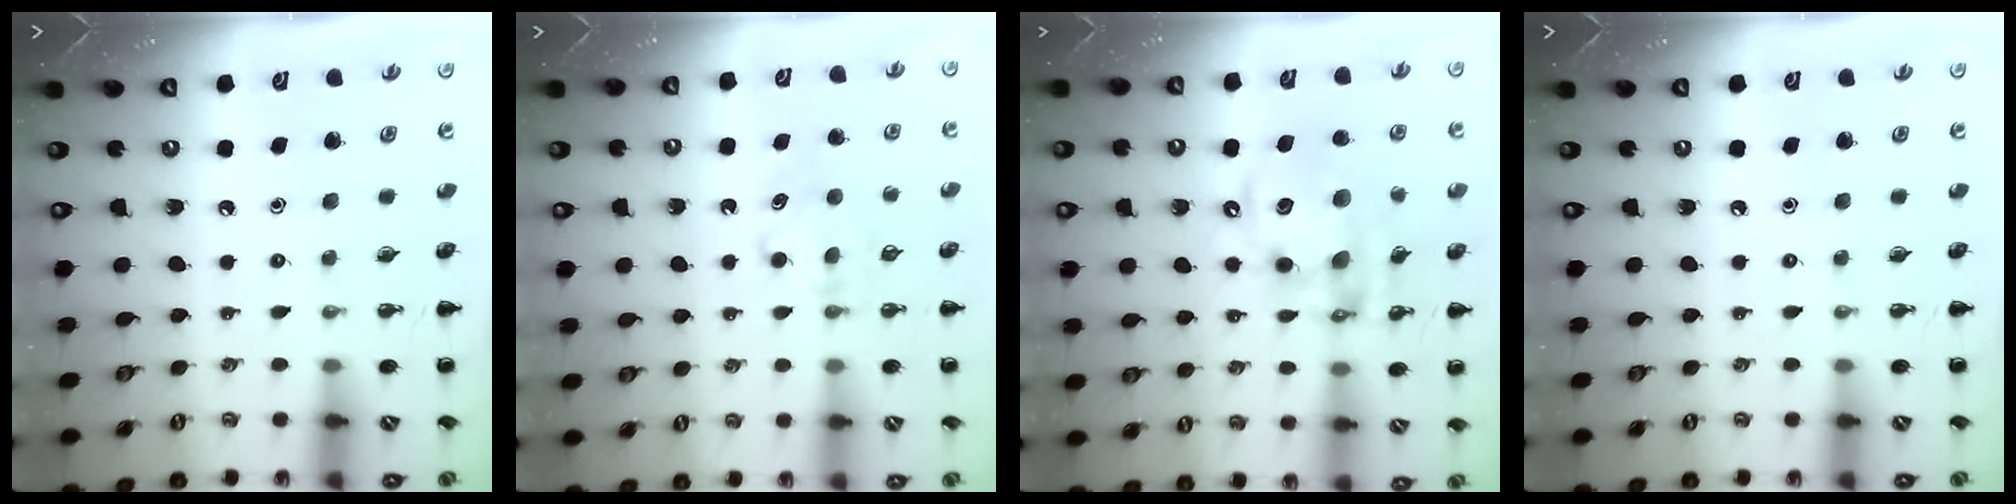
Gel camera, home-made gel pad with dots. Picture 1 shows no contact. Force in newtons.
{"total": 5.9, "press": 5.7, "slide": 1.8}
{"total": 14.2, "press": 13.7, "slide": 3.8}
{"total": 0.0}